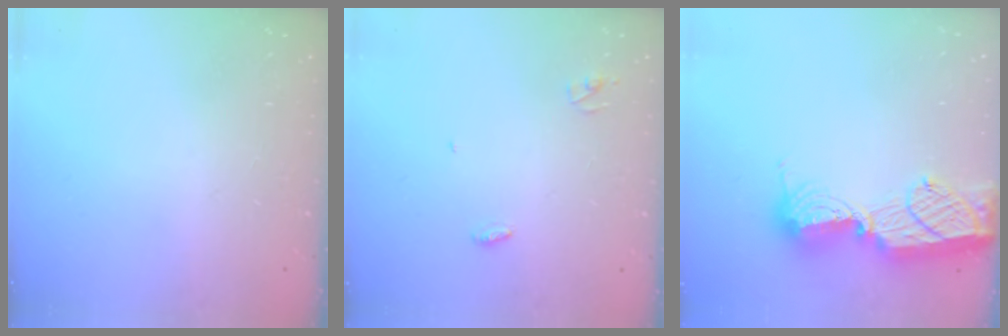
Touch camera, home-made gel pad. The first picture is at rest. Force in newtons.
{"total": 3.3, "press": 3.2, "slide": 0.3}
{"total": 15.2, "press": 15.1, "slide": 1.3}